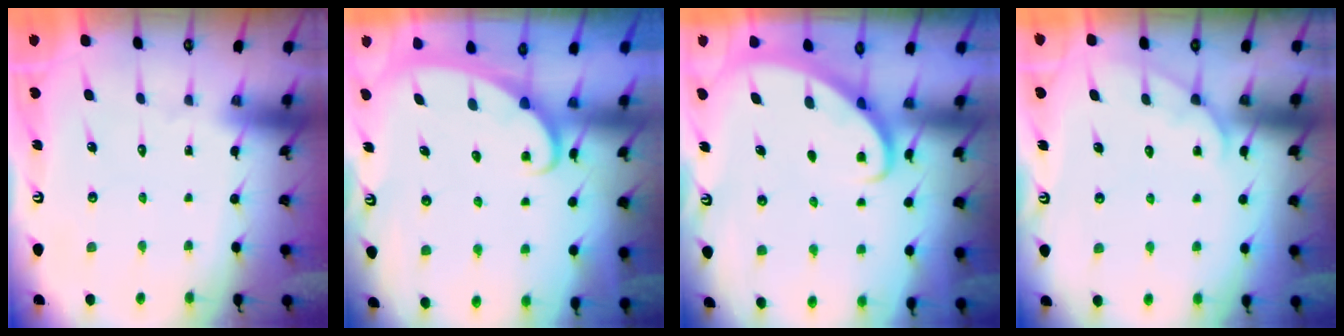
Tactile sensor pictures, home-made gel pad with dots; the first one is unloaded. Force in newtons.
{"total": 2.5, "press": 2.5, "slide": 0.4}
{"total": 3.0, "press": 3.0, "slide": 0.2}
{"total": 3.2, "press": 3.2, "slide": 0.2}